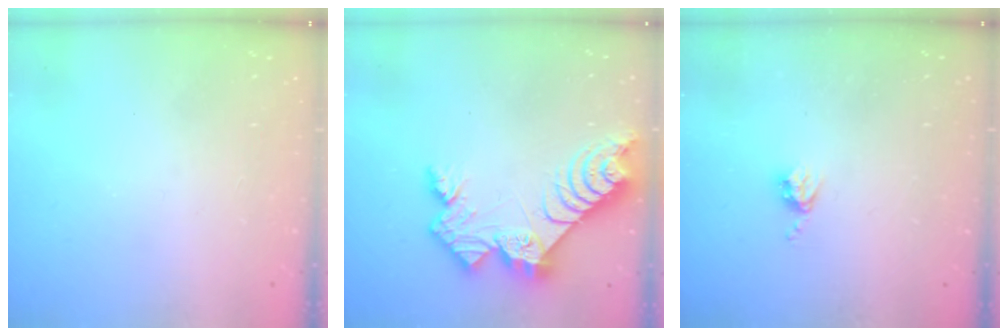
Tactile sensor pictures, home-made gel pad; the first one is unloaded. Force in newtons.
{"total": 11.2, "press": 11.2, "slide": 0.8}
{"total": 3.8, "press": 3.7, "slide": 0.5}